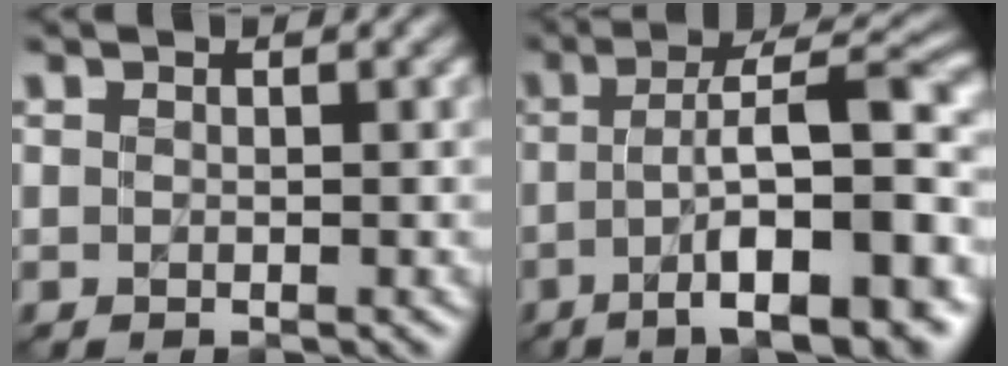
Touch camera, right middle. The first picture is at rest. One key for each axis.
{"total": 11.8, "fx": -3.2, "fy": 3.0, "fz": 11.0, "tx": -0.154, "ty": 0.021, "tz": -0.043}